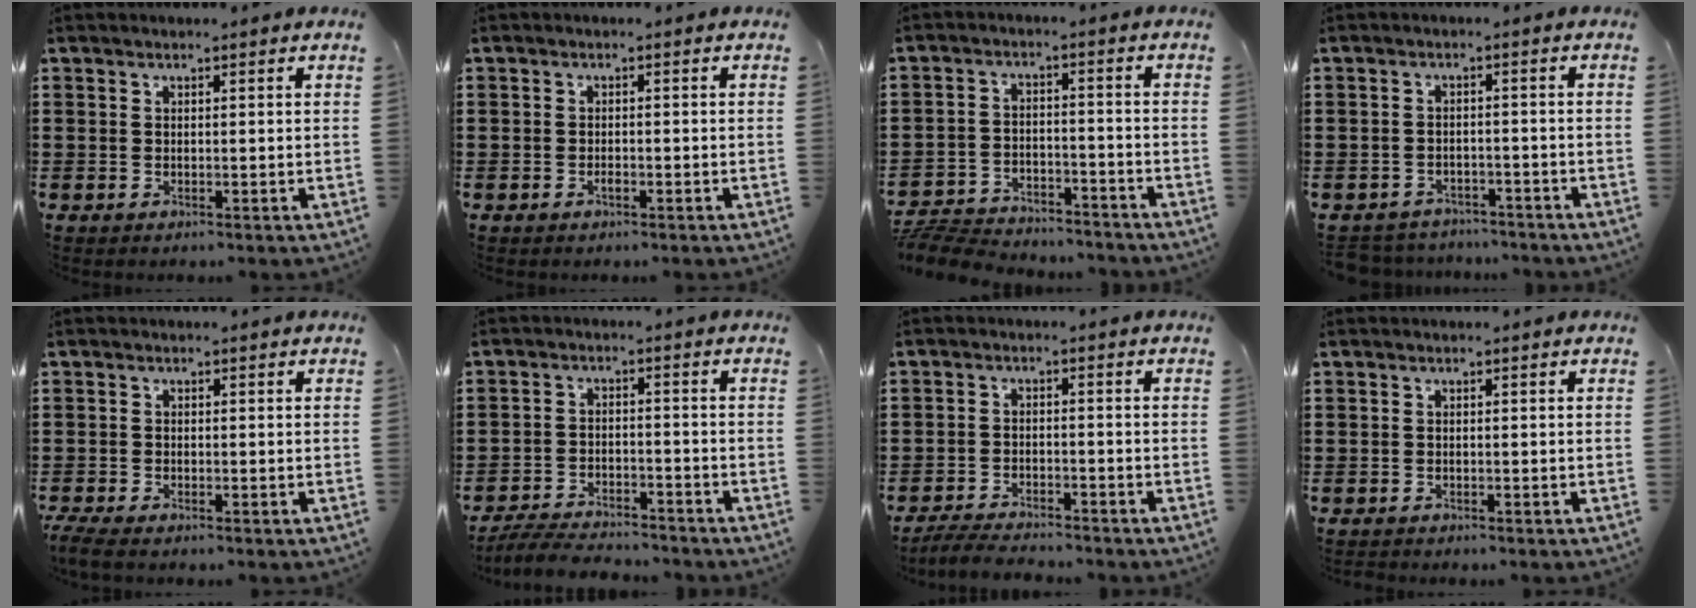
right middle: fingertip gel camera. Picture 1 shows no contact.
{"total": 0.9, "force": [-0.6, 0.5, 0.5], "torque": [-0.011, -0.001, -0.012]}
{"total": 6.5, "force": [-6.3, 0.9, 0.8], "torque": [-0.026, 0.010, -0.131]}
{"total": 2.9, "force": [-2.8, 0.7, -0.3], "torque": [-0.004, 0.001, -0.062]}
{"total": 2.0, "force": [-1.8, 0.2, 0.8], "torque": [-0.029, -0.003, -0.041]}
{"total": 5.2, "force": [-5.1, 0.8, 0.9], "torque": [-0.026, 0.005, -0.105]}
{"total": 3.9, "force": [-3.8, 0.6, 0.5], "torque": [-0.017, 0.003, -0.083]}
{"total": 0.6, "force": [-0.6, 0.1, 0.0], "torque": [0.000, 0.000, -0.012]}